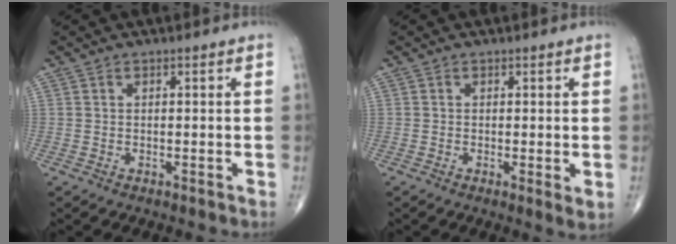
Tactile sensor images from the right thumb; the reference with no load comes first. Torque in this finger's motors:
{"motor_torque": [-0.29, 0.31, -0.38, -0.22, 0.00]}